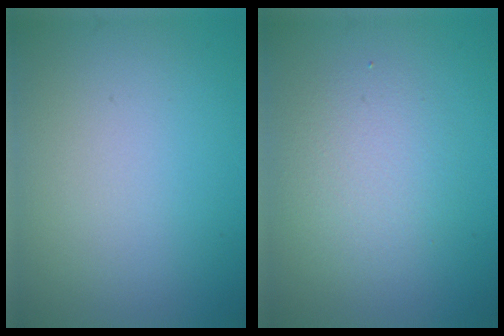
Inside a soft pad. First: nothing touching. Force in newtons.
{"total": 3.0, "press": 3.0, "slide": 0.2}